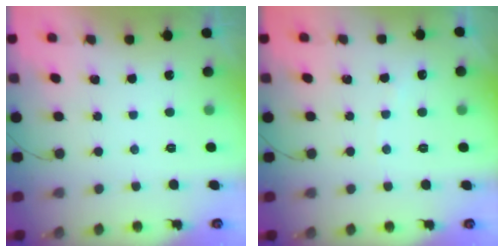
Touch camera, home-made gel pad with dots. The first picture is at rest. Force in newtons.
{"total": 2.9, "press": 2.9, "slide": 0.5}